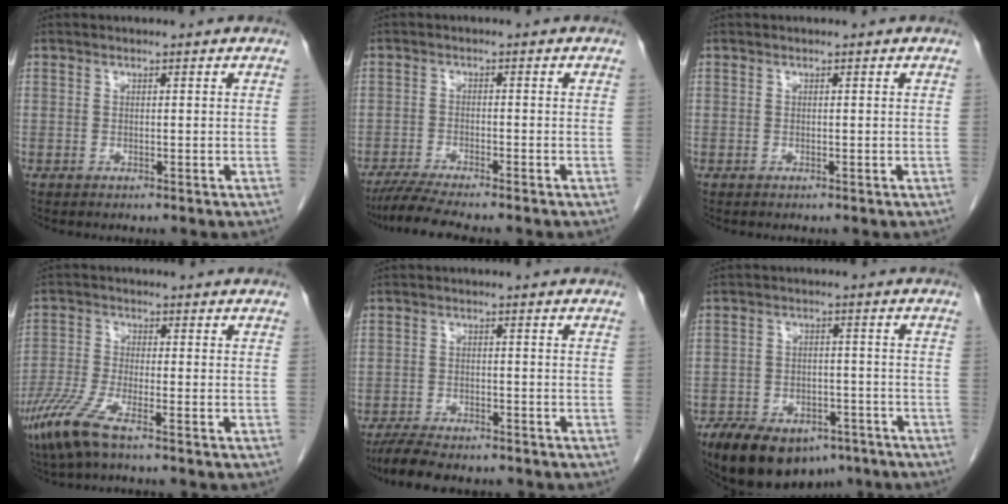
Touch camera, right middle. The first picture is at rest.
{"total": 6.4, "force": [-5.5, -0.5, 3.2], "torque": [-0.056, -0.021, -0.095]}
{"total": 0.0}
{"total": 6.8, "force": [-4.5, 0.6, 5.1], "torque": [-0.125, -0.020, -0.092]}
{"total": 7.9, "force": [-6.7, 1.9, 3.6], "torque": [-0.065, -0.016, -0.107]}
{"total": 14.4, "force": [-9.7, 7.6, 7.3], "torque": [-0.140, 0.001, -0.146]}